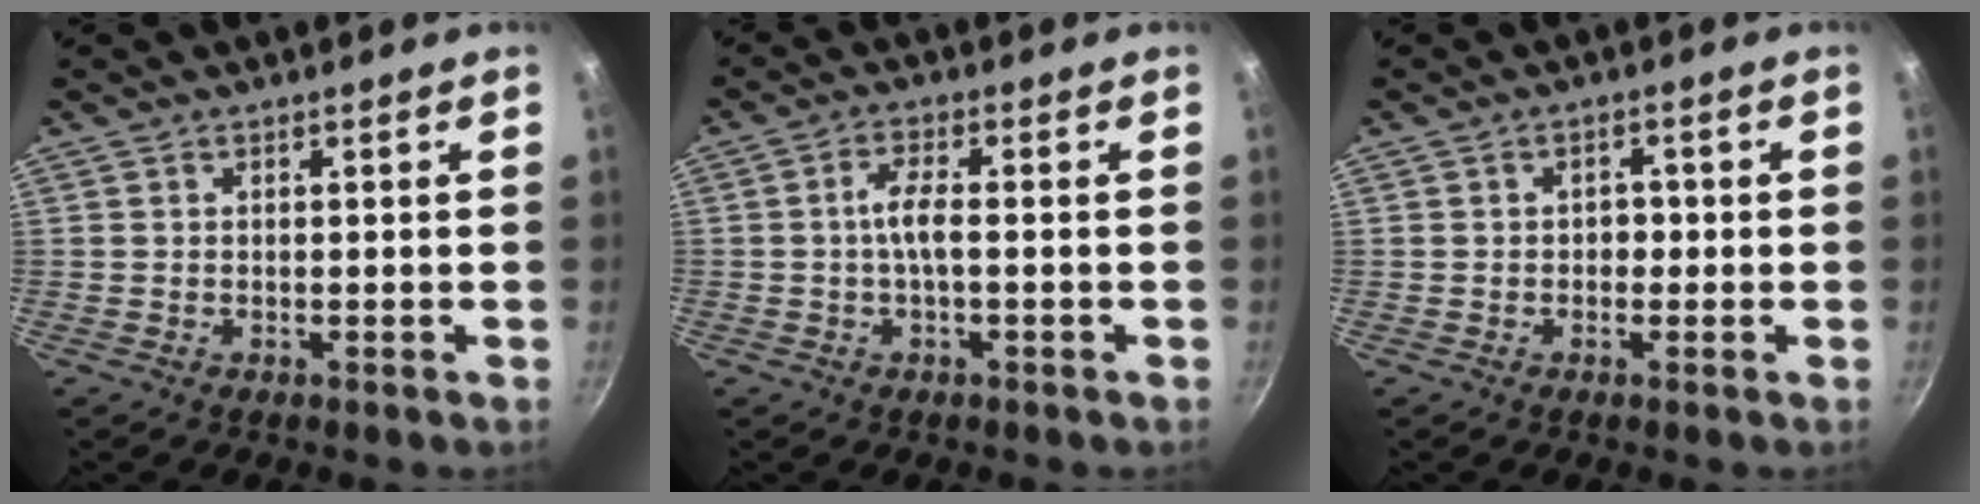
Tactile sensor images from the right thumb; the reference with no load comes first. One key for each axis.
{"total": 4.0, "fx": -0.6, "fy": 1.3, "fz": 3.7, "tx": -0.084, "ty": 0.014, "tz": -0.016}
{"total": 2.1, "fx": -0.3, "fy": 1.7, "fz": 1.2, "tx": -0.003, "ty": 0.008, "tz": -0.007}